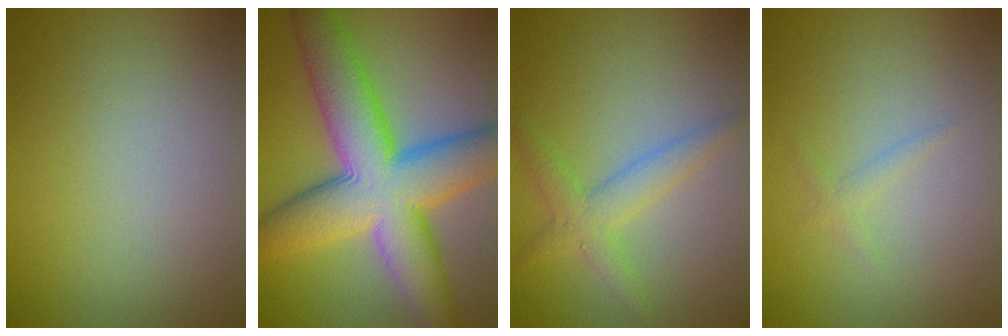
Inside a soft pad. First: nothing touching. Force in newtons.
{"total": 12.5, "press": 12.5, "slide": 0.3}
{"total": 2.1, "press": 2.1, "slide": 0.1}
{"total": 0.8, "press": 0.8, "slide": 0.0}